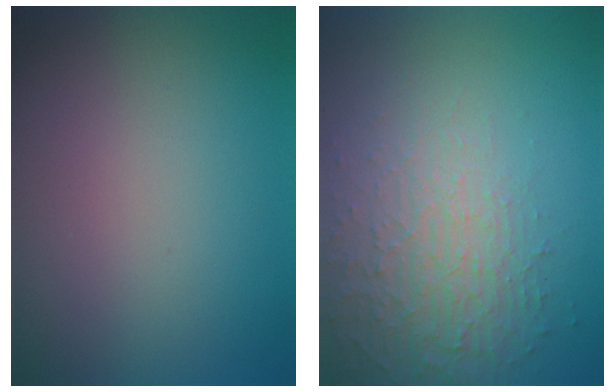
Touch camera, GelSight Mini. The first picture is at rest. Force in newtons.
{"total": 5.3, "press": 3.4, "slide": 4.1}